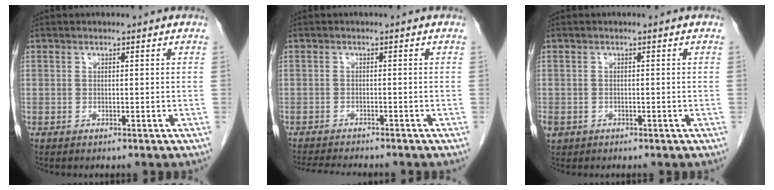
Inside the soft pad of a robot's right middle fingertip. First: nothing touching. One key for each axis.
{"total": 6.6, "fx": -6.1, "fy": 0.6, "fz": 2.5, "tx": -0.038, "ty": -0.016, "tz": -0.094}
{"total": 2.5, "fx": -1.3, "fy": 2.0, "fz": 0.9, "tx": -0.023, "ty": -0.002, "tz": -0.020}